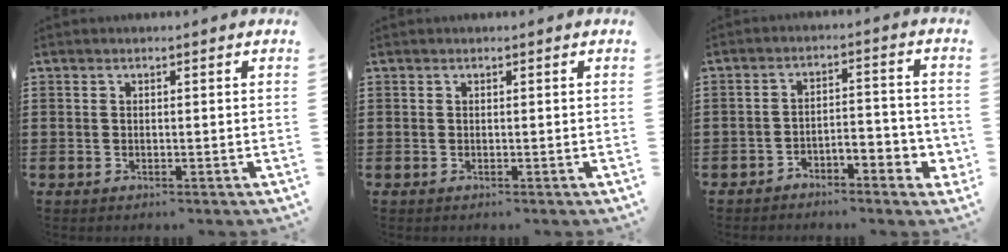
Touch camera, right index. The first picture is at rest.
{"total": 0.0}
{"total": 3.7, "force": [-2.9, 1.3, 1.8], "torque": [-0.033, 0.010, -0.058]}